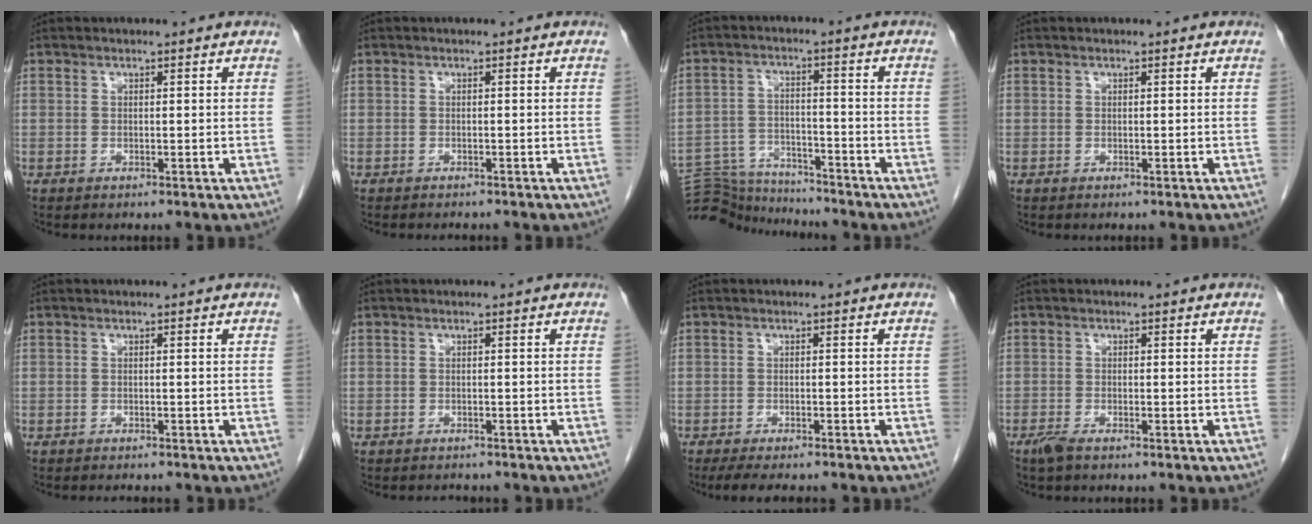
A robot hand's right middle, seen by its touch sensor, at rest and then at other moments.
{"total": 1.6, "force": [-1.5, 0.3, 0.5], "torque": [-0.012, -0.005, -0.016]}
{"total": 10.6, "force": [-10.5, 1.2, 0.6], "torque": [-0.017, 0.014, -0.176]}
{"total": 0.0}
{"total": 2.1, "force": [-1.9, 0.4, 0.7], "torque": [-0.013, -0.006, -0.021]}
{"total": 1.8, "force": [-1.7, 0.5, 0.1], "torque": [-0.006, -0.006, -0.023]}
{"total": 7.3, "force": [-6.1, 1.5, 3.7], "torque": [-0.048, -0.010, -0.087]}
{"total": 1.7, "force": [-1.3, 0.3, 1.1], "torque": [-0.029, -0.004, -0.026]}